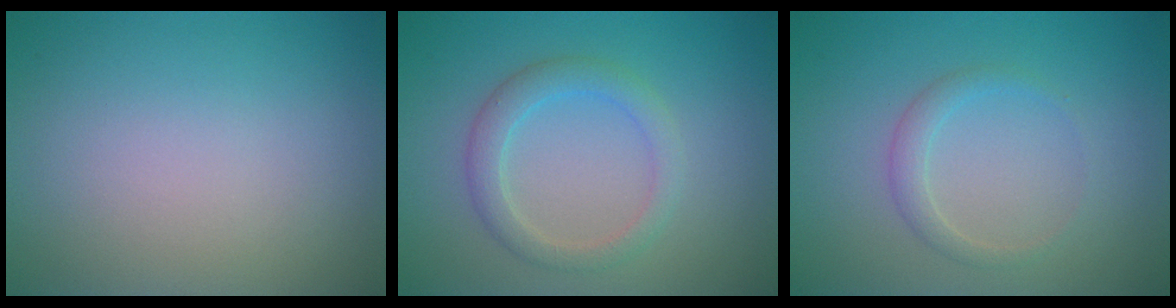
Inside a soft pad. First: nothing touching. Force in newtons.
{"total": 2.7, "press": 2.7, "slide": 0.3}
{"total": 1.5, "press": 1.5, "slide": 0.0}